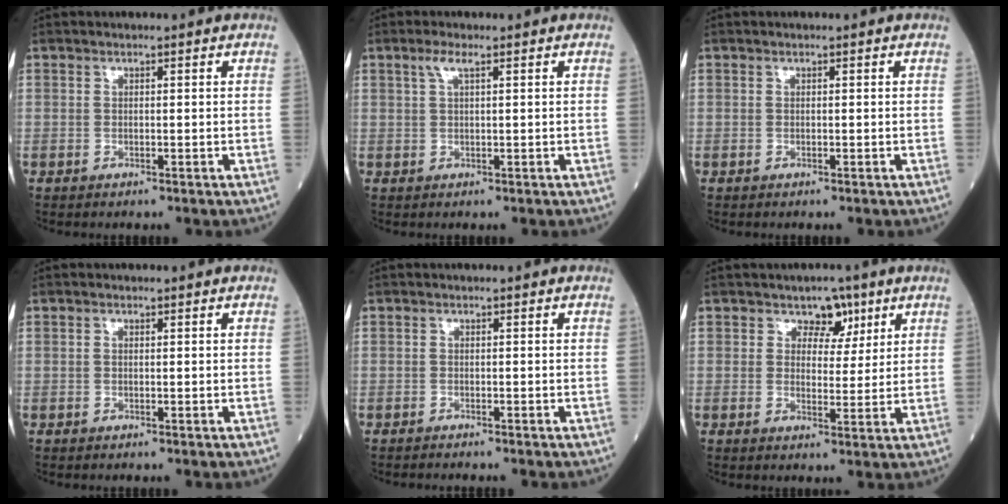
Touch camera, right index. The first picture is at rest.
{"total": 2.1, "force": [1.1, 0.2, 1.8], "torque": [-0.044, 0.010, 0.023]}
{"total": 0.0}
{"total": 0.0}
{"total": 1.5, "force": [-1.4, -0.1, 0.5], "torque": [-0.008, -0.002, -0.019]}
{"total": 4.2, "force": [2.5, 2.9, 1.8], "torque": [-0.014, 0.002, 0.034]}